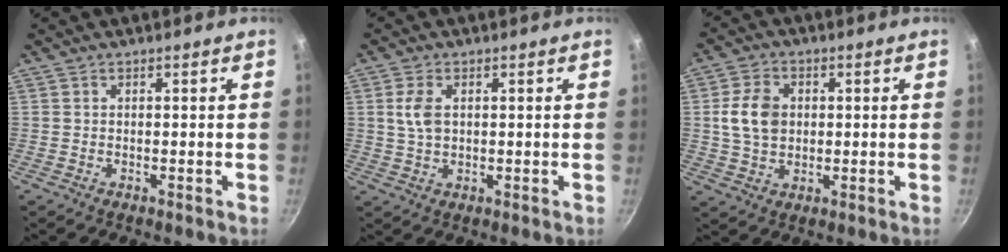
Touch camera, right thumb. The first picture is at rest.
{"total": 4.7, "force": [1.1, 2.9, 3.6], "torque": [-0.070, 0.000, 0.021]}
{"total": 8.4, "force": [1.0, 6.2, 5.6], "torque": [-0.094, 0.006, 0.016]}